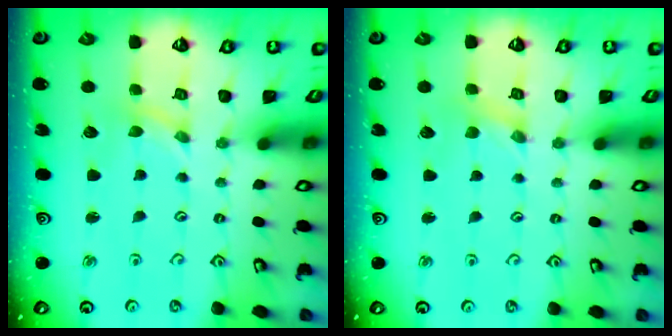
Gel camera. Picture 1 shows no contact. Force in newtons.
{"total": 0.0}